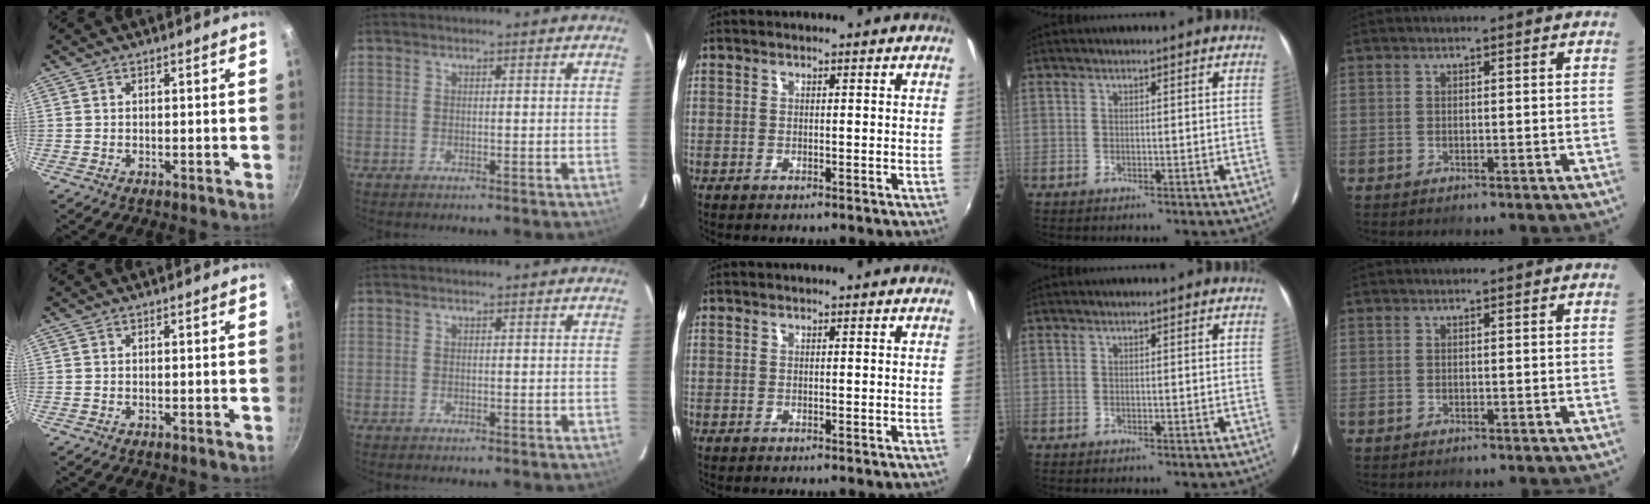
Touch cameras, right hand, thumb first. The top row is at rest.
{}